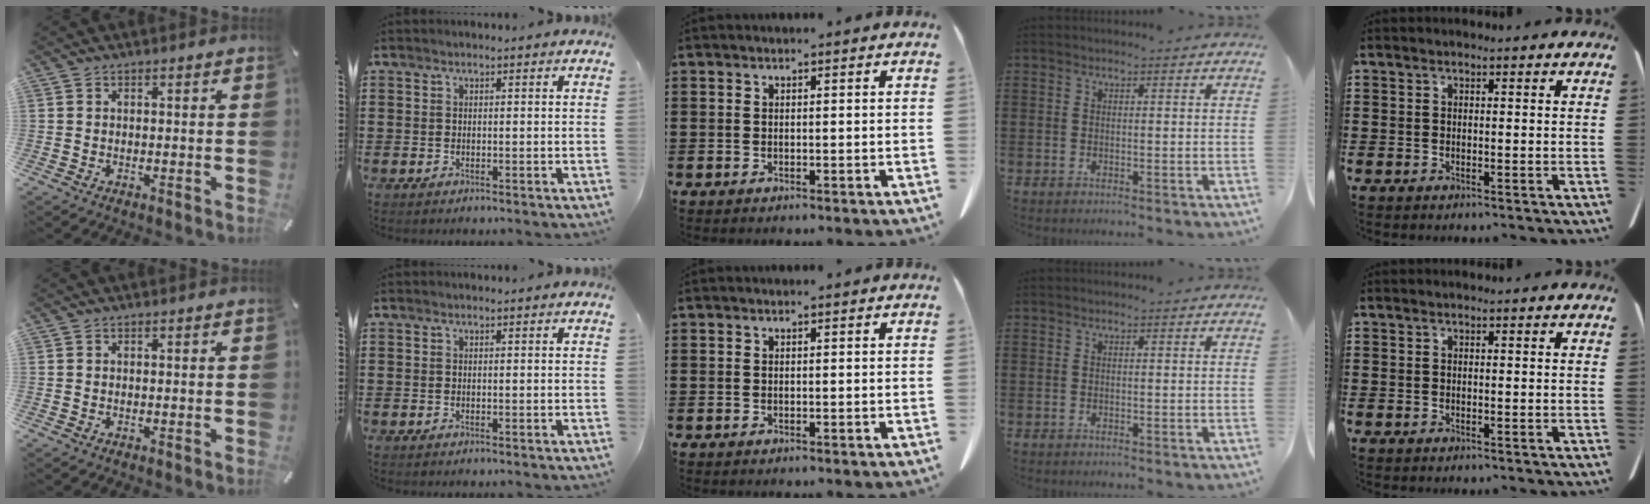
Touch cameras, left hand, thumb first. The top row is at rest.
{}